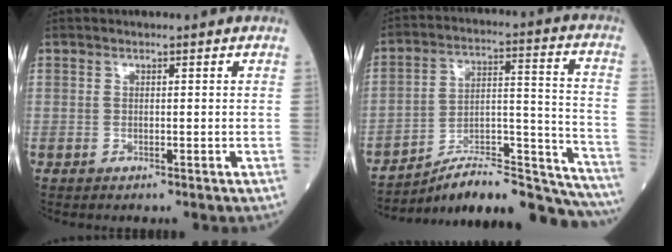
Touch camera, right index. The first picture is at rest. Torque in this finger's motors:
{"motor_torque": [0.99, -1.14, 0.08, 0.03]}